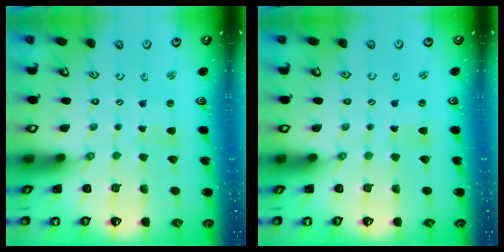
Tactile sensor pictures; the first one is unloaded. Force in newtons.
{"total": 1.3, "press": 1.2, "slide": 0.3}